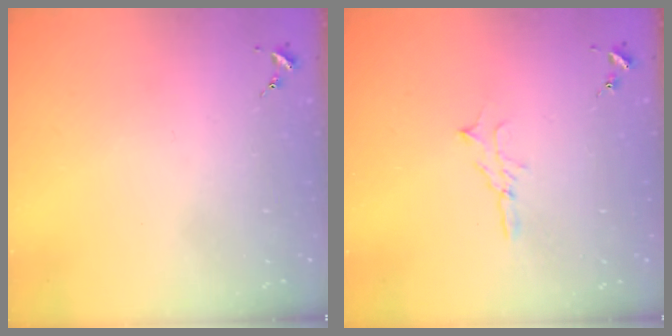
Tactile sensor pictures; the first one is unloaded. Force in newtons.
{"total": 4.7, "press": 4.7, "slide": 0.5}